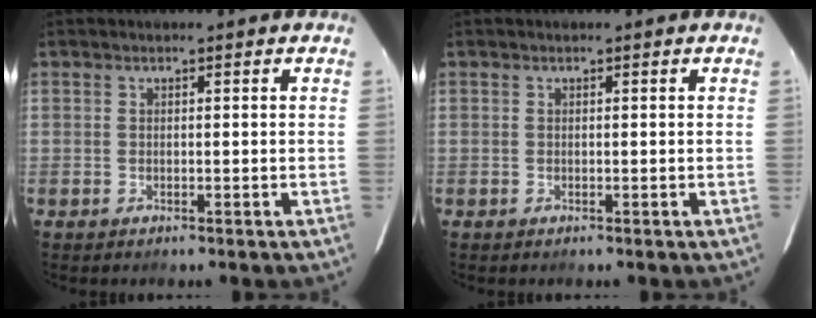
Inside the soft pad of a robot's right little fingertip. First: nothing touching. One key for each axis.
{"total": 0.0}